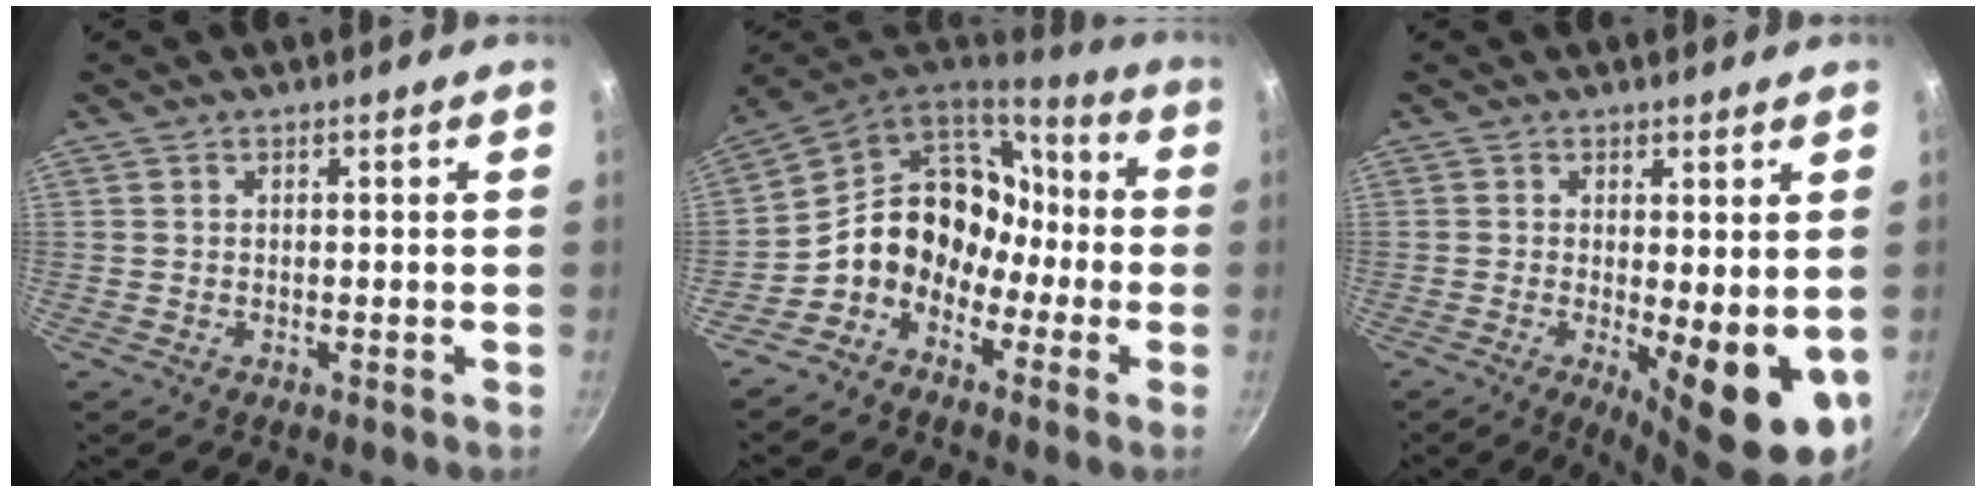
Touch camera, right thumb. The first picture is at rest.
{"total": 14.6, "force": [-4.1, 12.0, 7.2], "torque": [-0.068, 0.063, -0.091]}
{"total": 11.6, "force": [-1.7, 3.8, 10.9], "torque": [-0.127, -0.013, -0.012]}